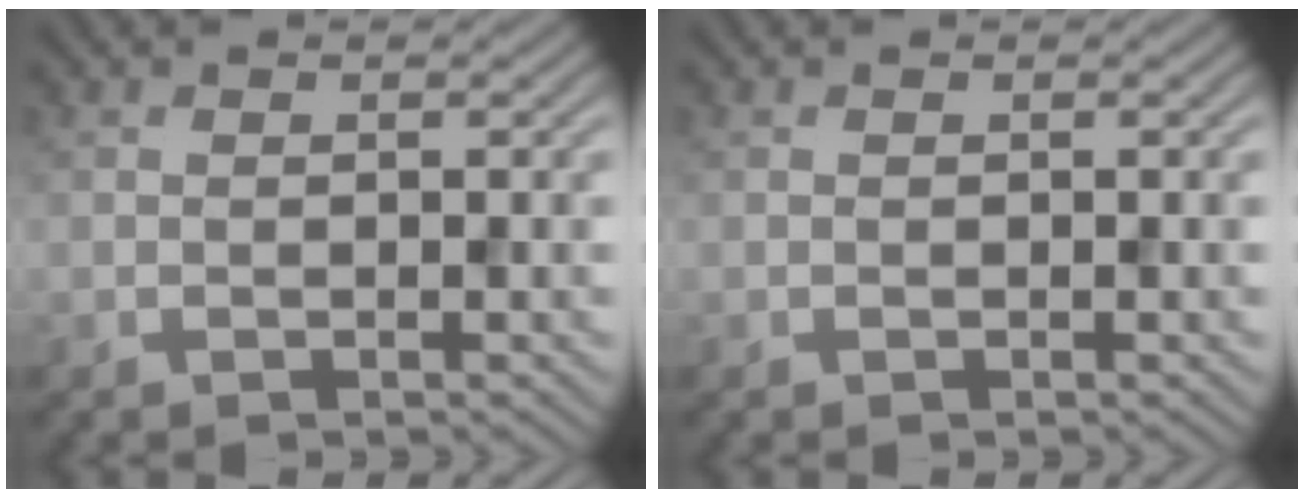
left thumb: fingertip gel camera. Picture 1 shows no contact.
{"total": 0.0}